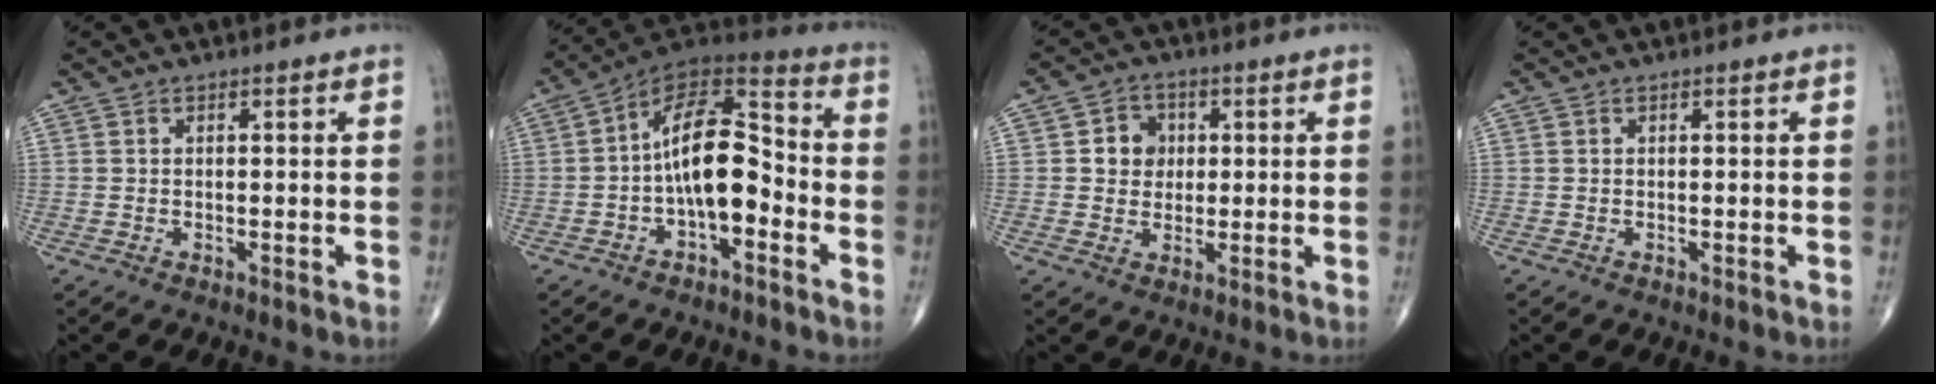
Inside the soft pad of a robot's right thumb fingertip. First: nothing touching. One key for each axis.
{"total": 15.2, "fx": -2.6, "fy": 7.7, "fz": 12.9, "tx": -0.193, "ty": 0.049, "tz": -0.054}
{"total": 5.5, "fx": 0.9, "fy": 4.9, "fz": 2.4, "tx": -0.008, "ty": 0.003, "tz": 0.011}
{"total": 0.0}